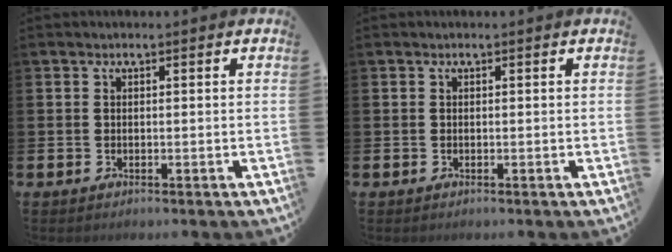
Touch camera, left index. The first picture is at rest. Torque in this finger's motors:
{"motor_torque": [-0.05, 0.04, 0.00, -0.01]}